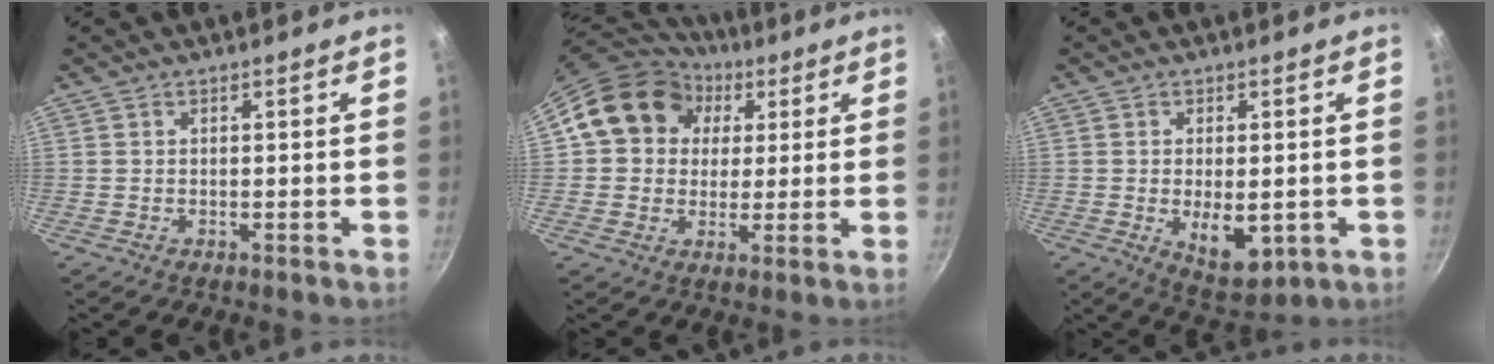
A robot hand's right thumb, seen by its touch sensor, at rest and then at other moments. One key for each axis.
{"total": 15.2, "fx": 4.3, "fy": 13.0, "fz": 6.5, "tx": -0.083, "ty": 0.017, "tz": 0.058}
{"total": 8.7, "fx": -1.4, "fy": 4.6, "fz": 7.2, "tx": -0.096, "ty": -0.012, "tz": -0.004}